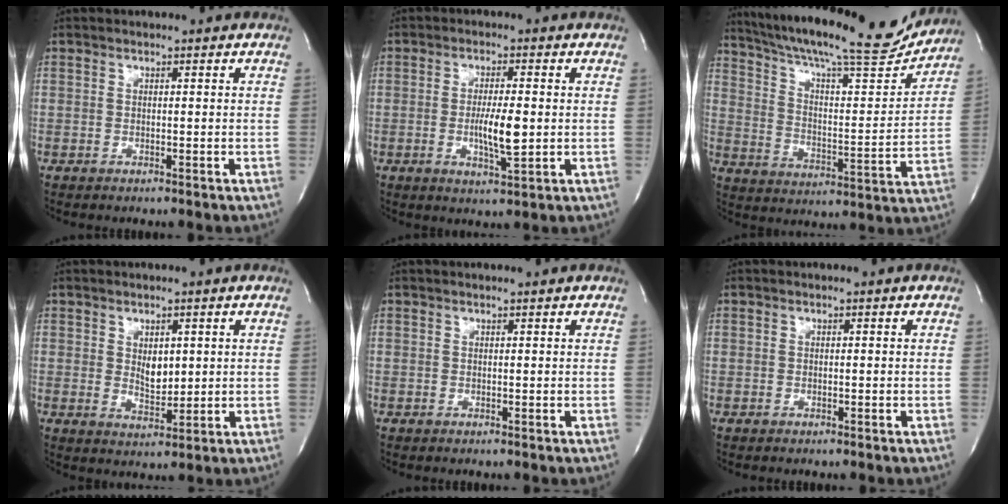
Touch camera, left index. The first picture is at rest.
{"total": 5.8, "force": [-0.5, 1.0, 5.7], "torque": [-0.105, -0.010, -0.008]}
{"total": 22.8, "force": [20.3, 3.0, 9.9], "torque": [-0.172, -0.018, 0.292]}
{"total": 3.6, "force": [1.0, 2.0, 2.8], "torque": [-0.049, -0.007, 0.025]}
{"total": 1.2, "force": [1.2, 0.0, 0.3], "torque": [-0.009, 0.008, 0.018]}
{"total": 0.0}